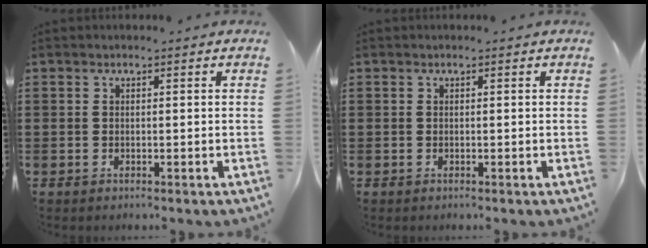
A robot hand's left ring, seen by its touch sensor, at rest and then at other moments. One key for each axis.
{"total": 0.0}